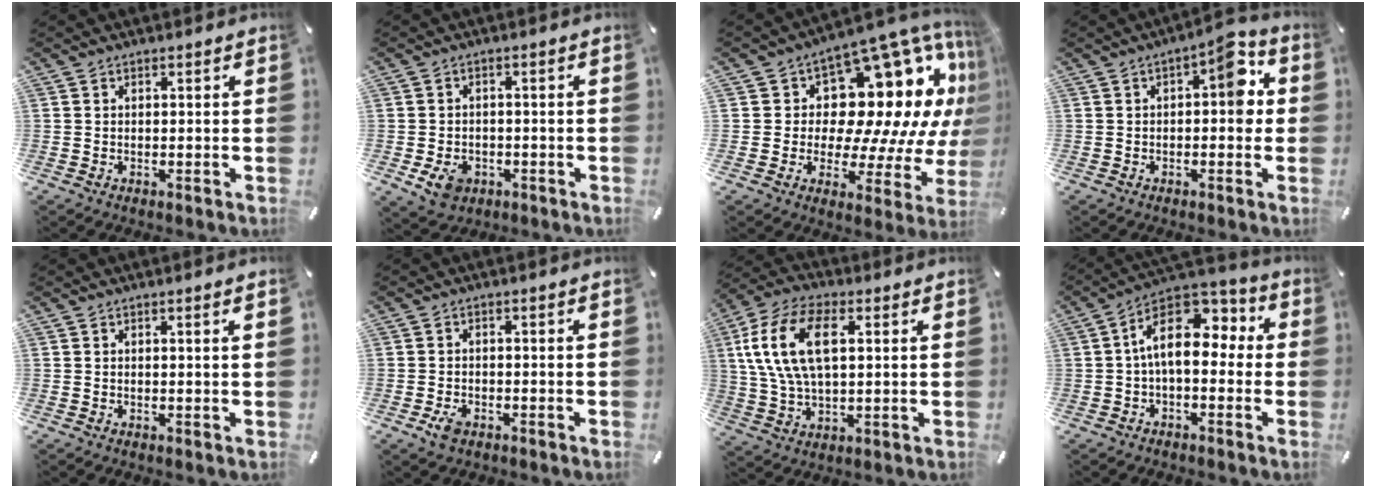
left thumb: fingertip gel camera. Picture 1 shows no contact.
{"total": 5.4, "force": [-2.2, 4.2, 2.6], "torque": [-0.052, 0.005, -0.041]}
{"total": 21.1, "force": [7.6, 13.2, 14.6], "torque": [-0.195, -0.077, 0.142]}
{"total": 9.1, "force": [1.3, 4.2, 7.9], "torque": [-0.094, -0.006, 0.011]}
{"total": 1.0, "force": [0.3, -0.1, 0.9], "torque": [-0.017, -0.001, 0.005]}
{"total": 2.8, "force": [-1.5, 1.8, 1.5], "torque": [-0.041, 0.003, -0.032]}
{"total": 14.7, "force": [4.0, 8.0, 11.6], "torque": [-0.271, 0.002, 0.066]}
{"total": 13.9, "force": [1.9, 8.0, 11.2], "torque": [-0.193, -0.009, 0.031]}